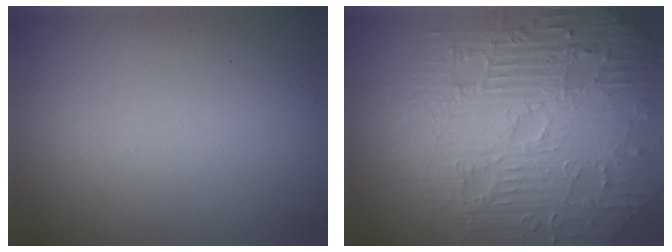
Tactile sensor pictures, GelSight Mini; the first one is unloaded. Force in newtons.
{"total": 11.2, "press": 7.3, "slide": 8.5}